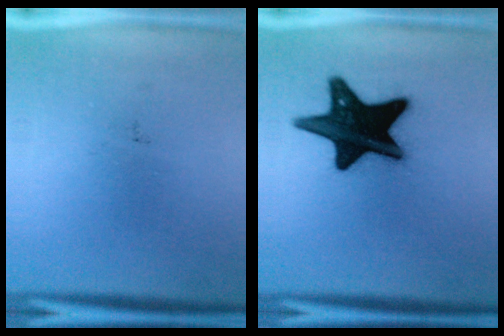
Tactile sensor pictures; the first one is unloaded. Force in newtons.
{"total": 19.1}